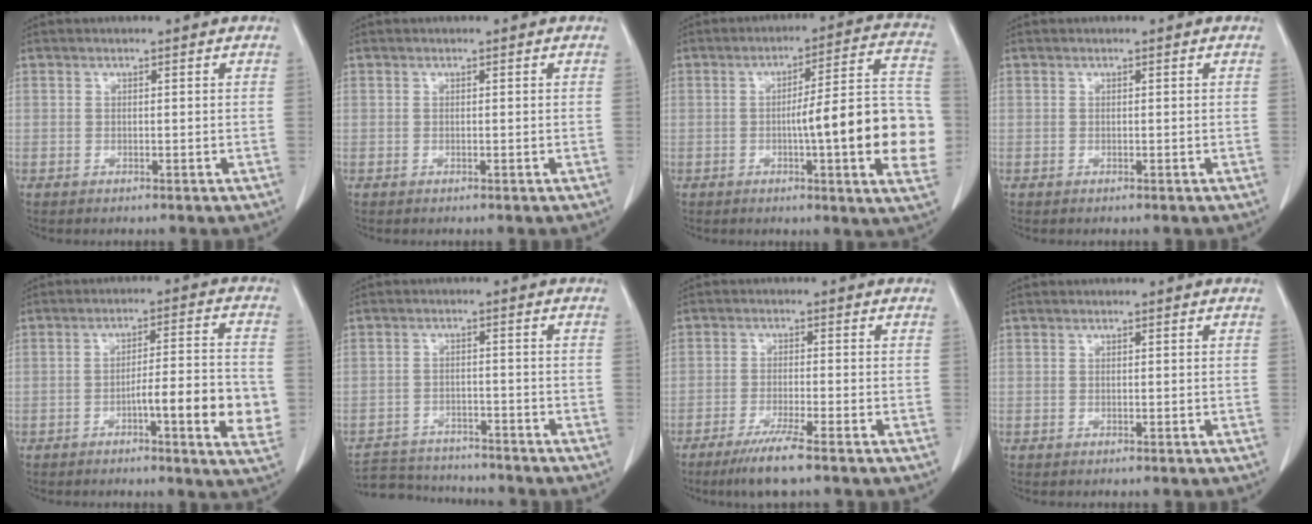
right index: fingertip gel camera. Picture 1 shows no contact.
{"total": 0.0}
{"total": 17.1, "force": [-2.6, 1.7, 16.8], "torque": [-0.172, 0.024, -0.032]}
{"total": 0.0}
{"total": 10.9, "force": [-3.0, 1.0, 10.4], "torque": [-0.141, 0.004, -0.043]}
{"total": 9.3, "force": [-8.9, 1.9, 1.6], "torque": [-0.023, 0.003, -0.139]}
{"total": 5.7, "force": [-4.0, -0.5, 4.0], "torque": [-0.076, -0.016, -0.075]}
{"total": 0.0}